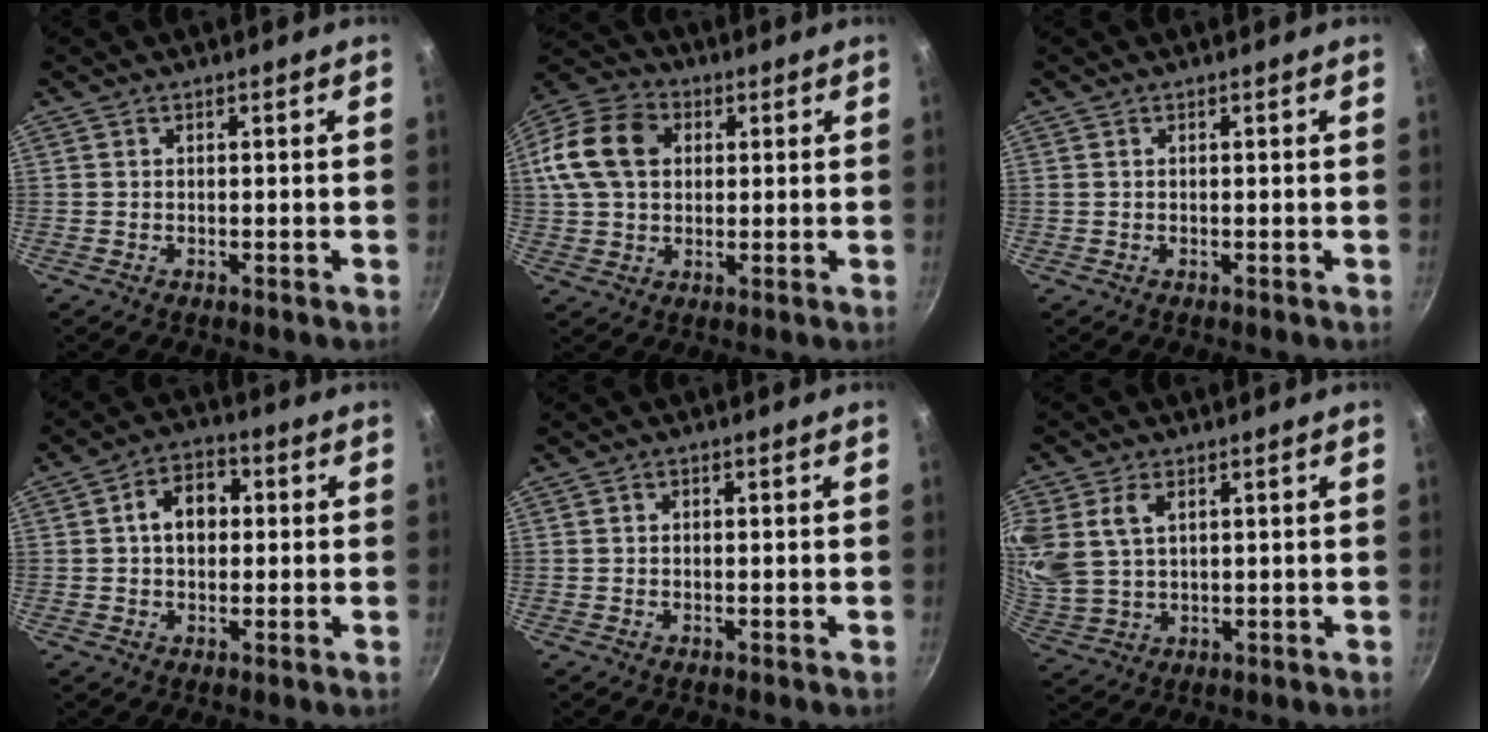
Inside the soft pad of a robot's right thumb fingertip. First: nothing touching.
{"total": 13.4, "force": [2.8, 10.0, 8.5], "torque": [-0.154, 0.021, 0.039]}
{"total": 0.0}
{"total": 7.7, "force": [0.9, 5.5, 5.3], "torque": [-0.049, 0.018, 0.004]}
{"total": 0.6, "force": [0.0, 0.5, 0.3], "torque": [-0.005, 0.004, -0.001]}
{"total": 10.4, "force": [3.7, 6.8, 6.9], "torque": [-0.147, -0.004, 0.081]}